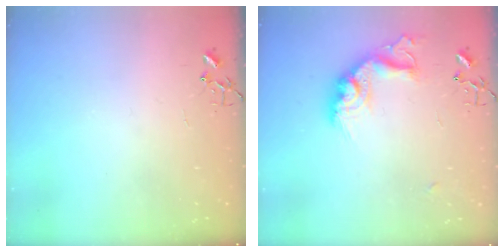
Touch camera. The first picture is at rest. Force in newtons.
{"total": 16.9, "press": 16.9, "slide": 1.2}